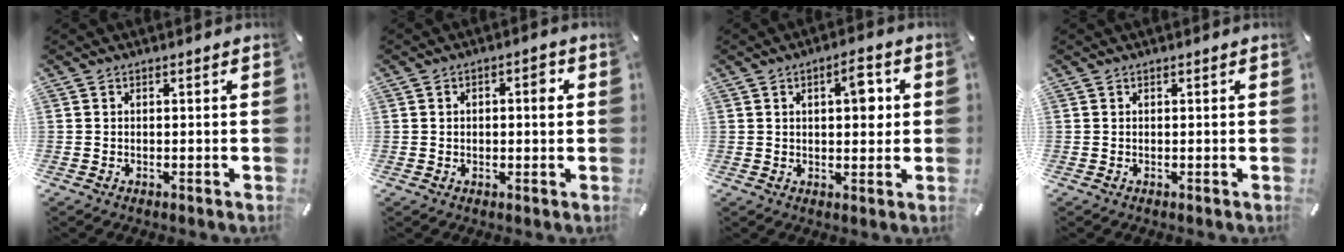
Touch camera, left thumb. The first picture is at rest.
{"total": 3.5, "force": [0.5, 1.6, 3.0], "torque": [-0.037, 0.000, 0.001]}
{"total": 7.0, "force": [2.0, 3.3, 5.8], "torque": [-0.074, -0.006, 0.026]}
{"total": 0.0}